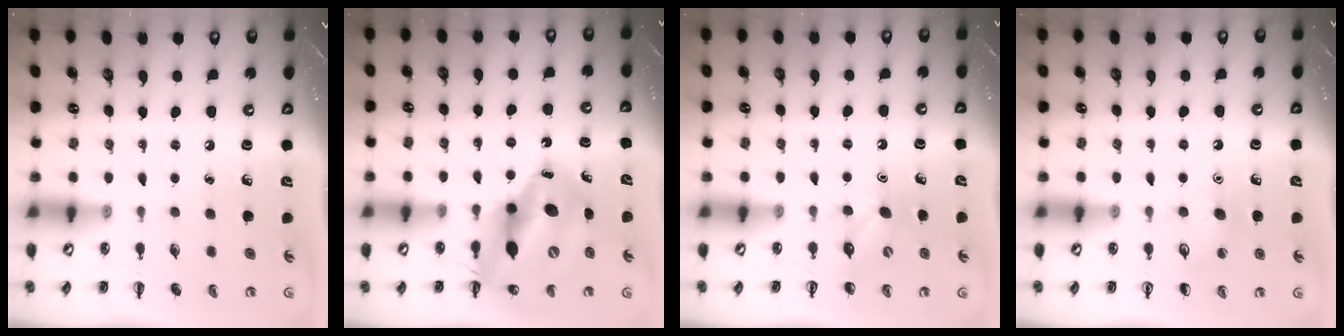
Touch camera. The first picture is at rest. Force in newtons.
{"total": 15.9, "press": 15.1, "slide": 4.7}
{"total": 4.4, "press": 4.2, "slide": 1.2}
{"total": 6.6, "press": 6.3, "slide": 1.8}